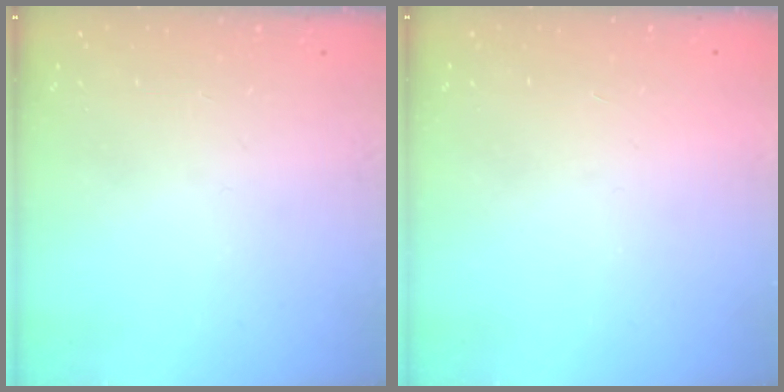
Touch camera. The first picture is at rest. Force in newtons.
{"total": 1.5, "press": 1.5, "slide": 0.1}